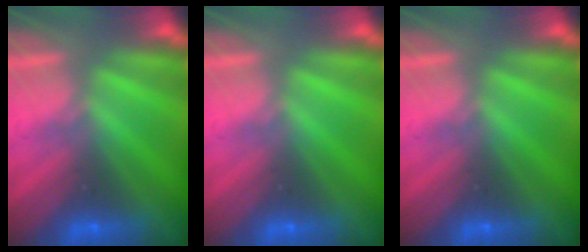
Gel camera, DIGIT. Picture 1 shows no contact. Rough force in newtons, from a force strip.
{"total": 0.0}
{"total": 0.0}